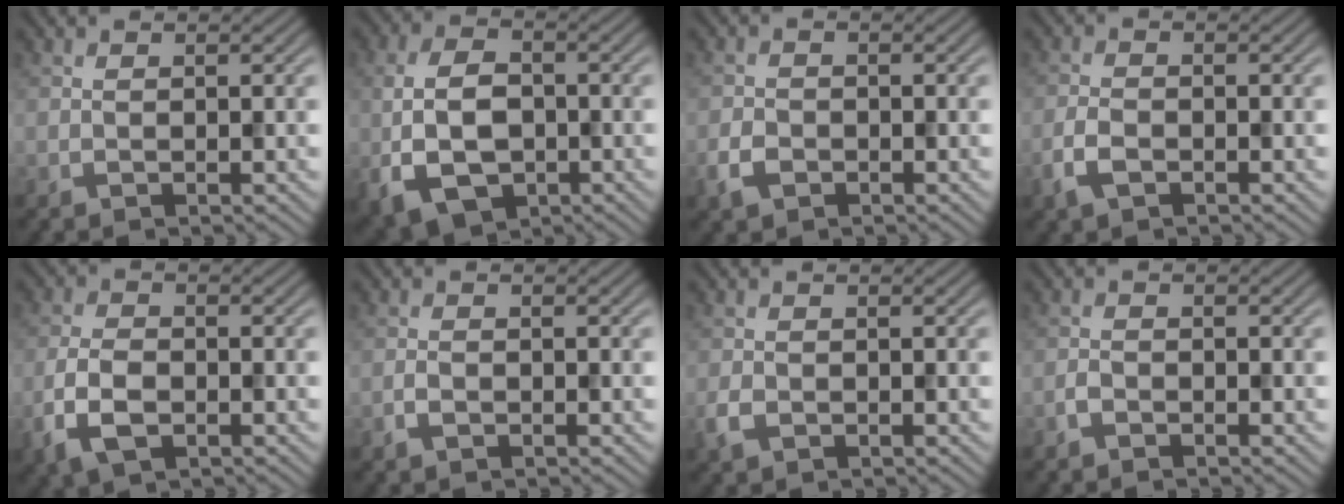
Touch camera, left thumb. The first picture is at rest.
{"total": 8.5, "force": [-2.0, 5.5, 6.2], "torque": [-0.143, -0.008, -0.043]}
{"total": 2.8, "force": [-1.5, 2.0, 1.4], "torque": [-0.034, -0.005, -0.036]}
{"total": 3.1, "force": [-1.7, 1.6, 2.0], "torque": [-0.048, -0.004, -0.039]}
{"total": 5.5, "force": [-2.4, 3.0, 3.9], "torque": [-0.090, -0.006, -0.056]}
{"total": 1.4, "force": [-0.8, 0.8, 0.9], "torque": [-0.019, 0.000, -0.018]}
{"total": 2.1, "force": [-0.9, 1.5, 1.1], "torque": [-0.031, -0.007, -0.022]}
{"total": 1.3, "force": [-1.0, 0.6, 0.5], "torque": [-0.011, 0.001, -0.024]}